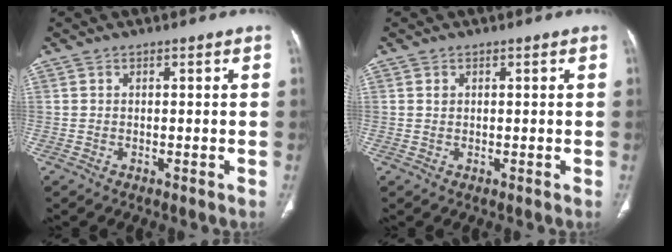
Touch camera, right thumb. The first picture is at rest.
{"total": 0.7, "force": [0.3, 0.5, 0.3], "torque": [-0.004, 0.000, 0.007]}